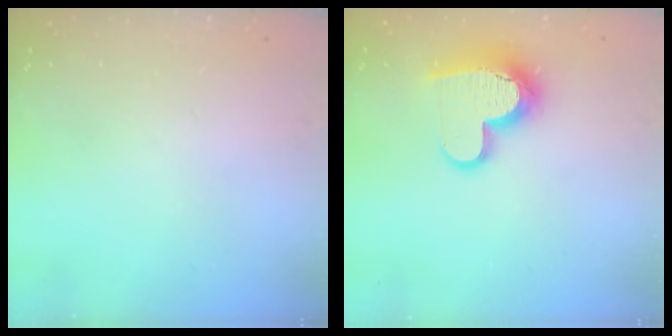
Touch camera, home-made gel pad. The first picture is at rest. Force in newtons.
{"total": 14.6, "press": 14.5, "slide": 1.2}